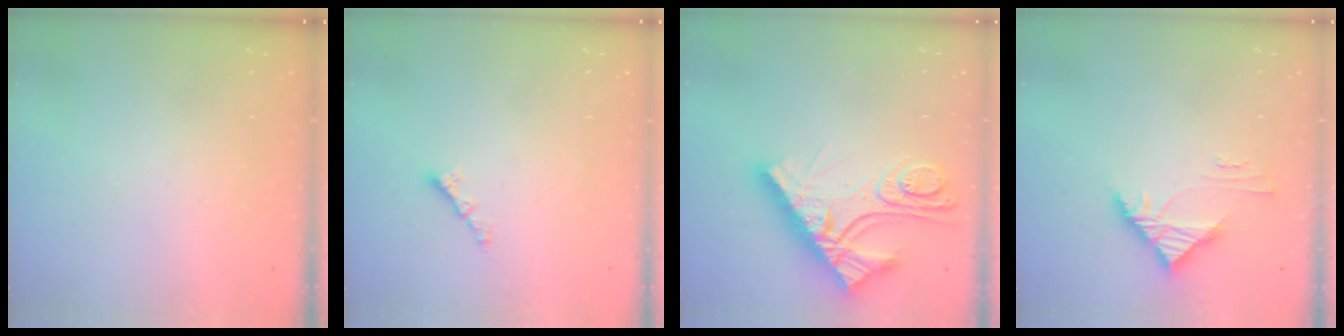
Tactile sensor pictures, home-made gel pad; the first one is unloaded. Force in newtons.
{"total": 1.8, "press": 1.8, "slide": 0.2}
{"total": 15.8, "press": 15.8, "slide": 0.6}
{"total": 4.3, "press": 4.3, "slide": 0.5}